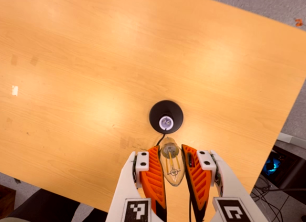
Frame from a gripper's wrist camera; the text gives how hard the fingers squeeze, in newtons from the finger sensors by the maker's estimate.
{"total": 22.1, "left": 25.6, "right": 18.7}